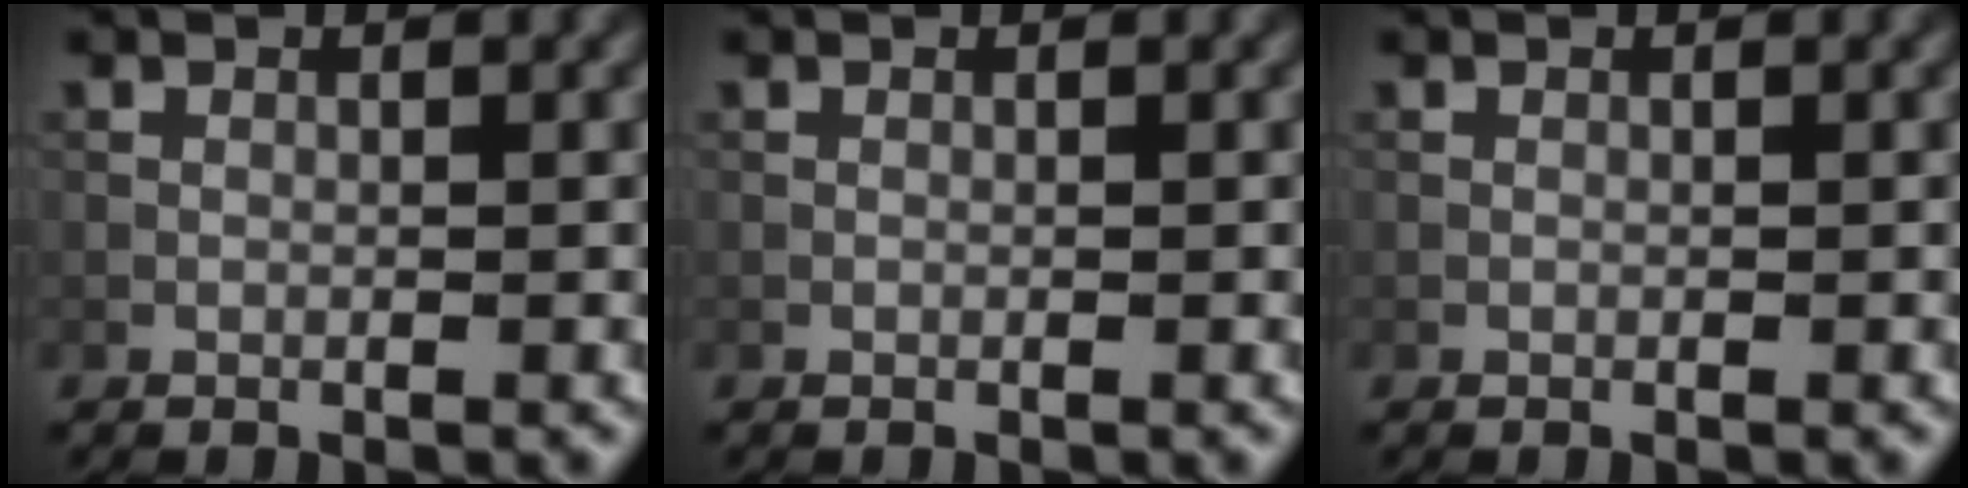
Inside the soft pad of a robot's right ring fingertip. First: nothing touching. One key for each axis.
{"total": 0.0}
{"total": 0.0}